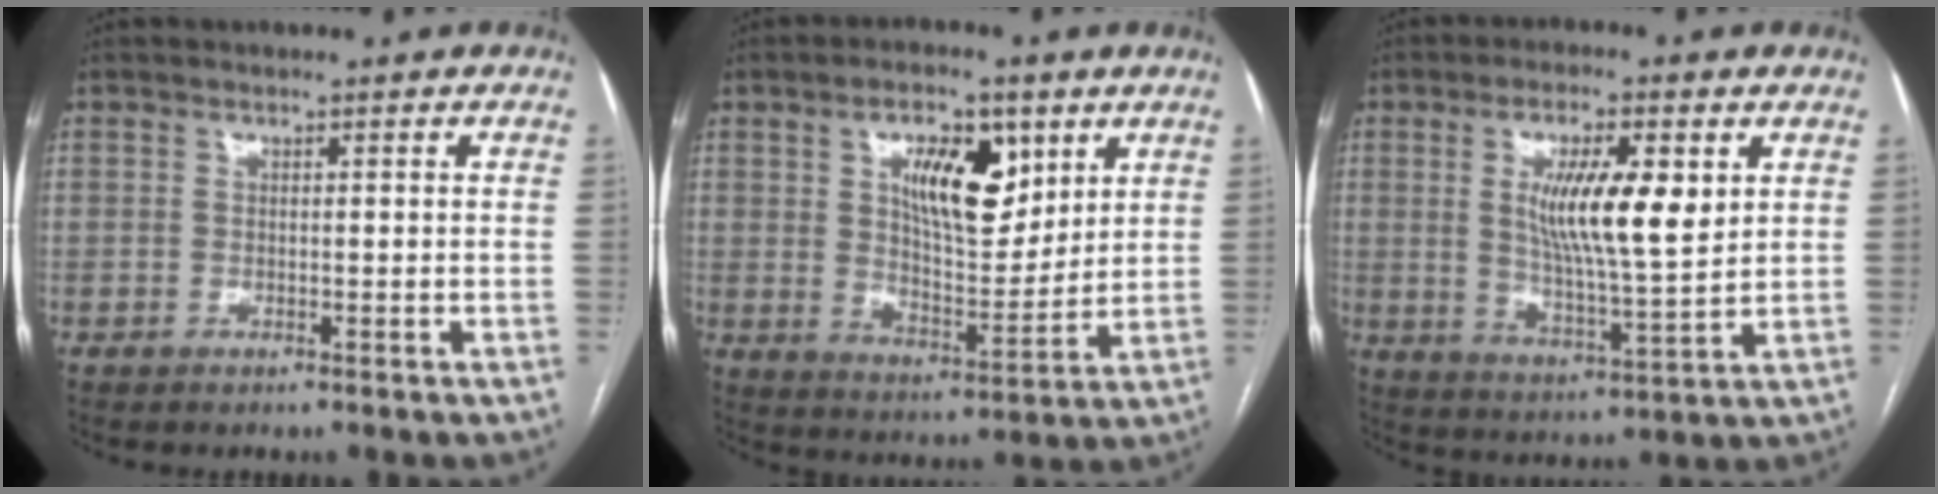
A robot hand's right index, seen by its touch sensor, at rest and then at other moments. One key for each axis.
{"total": 11.4, "fx": 4.8, "fy": 4.9, "fz": 9.1, "tx": -0.148, "ty": 0.006, "tz": 0.088}
{"total": 11.4, "fx": 3.1, "fy": 1.9, "fz": 10.8, "tx": -0.193, "ty": -0.004, "tz": 0.055}